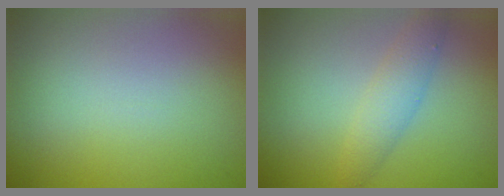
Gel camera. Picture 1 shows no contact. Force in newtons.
{"total": 2.4, "press": 2.4, "slide": 0.1}